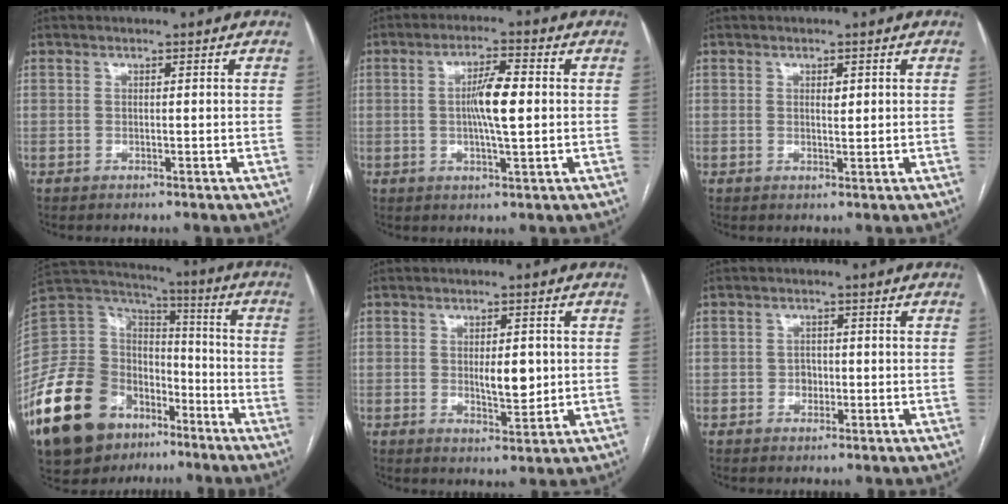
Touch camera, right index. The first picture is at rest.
{"total": 6.5, "force": [0.1, 0.8, 6.5], "torque": [-0.120, 0.006, -0.001]}
{"total": 1.3, "force": [0.4, 0.5, 1.1], "torque": [-0.018, -0.001, 0.007]}
{"total": 23.7, "force": [-14.1, 15.1, 11.6], "torque": [-0.259, 0.056, -0.242]}
{"total": 4.8, "force": [0.2, 1.9, 4.4], "torque": [-0.069, -0.006, 0.008]}
{"total": 1.7, "force": [-0.4, 1.4, 0.8], "torque": [-0.009, 0.006, -0.005]}